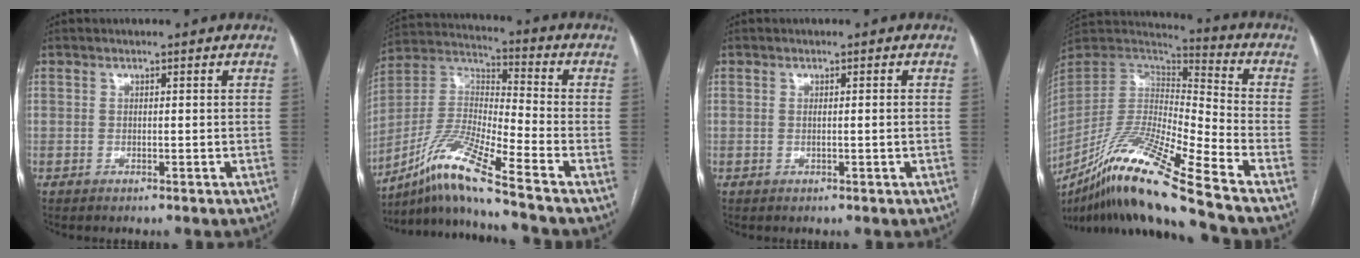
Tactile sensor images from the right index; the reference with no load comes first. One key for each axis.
{"total": 13.1, "fx": -9.7, "fy": -1.4, "fz": 8.7, "tx": -0.192, "ty": -0.002, "tz": -0.186}
{"total": 1.1, "fx": -0.2, "fy": -0.2, "fz": 1.0, "tx": -0.020, "ty": 0.002, "tz": 0.001}
{"total": 21.2, "fx": -14.5, "fy": -0.2, "fz": 15.5, "tx": -0.319, "ty": -0.038, "tz": -0.273}